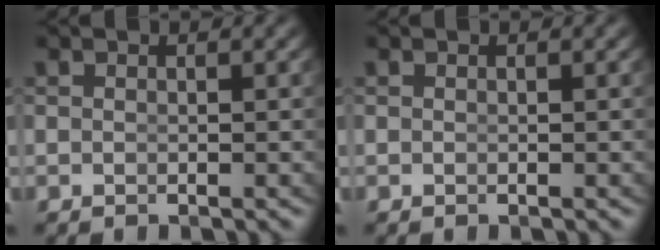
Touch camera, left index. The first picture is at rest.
{"total": 0.0}